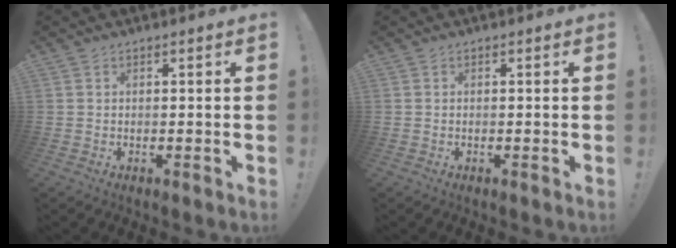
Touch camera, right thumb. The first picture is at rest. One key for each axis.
{"total": 0.0}